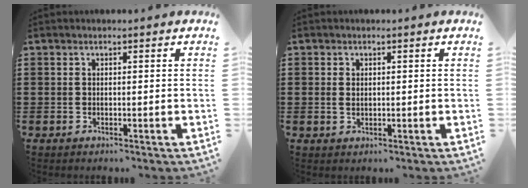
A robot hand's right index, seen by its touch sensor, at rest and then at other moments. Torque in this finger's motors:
{"motor_torque": [2.14, 0.00, 0.00, 0.00]}